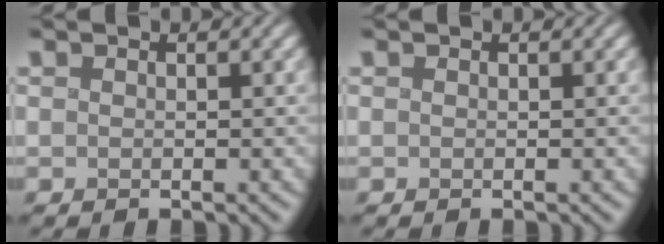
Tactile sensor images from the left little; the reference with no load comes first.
{"total": 0.0}